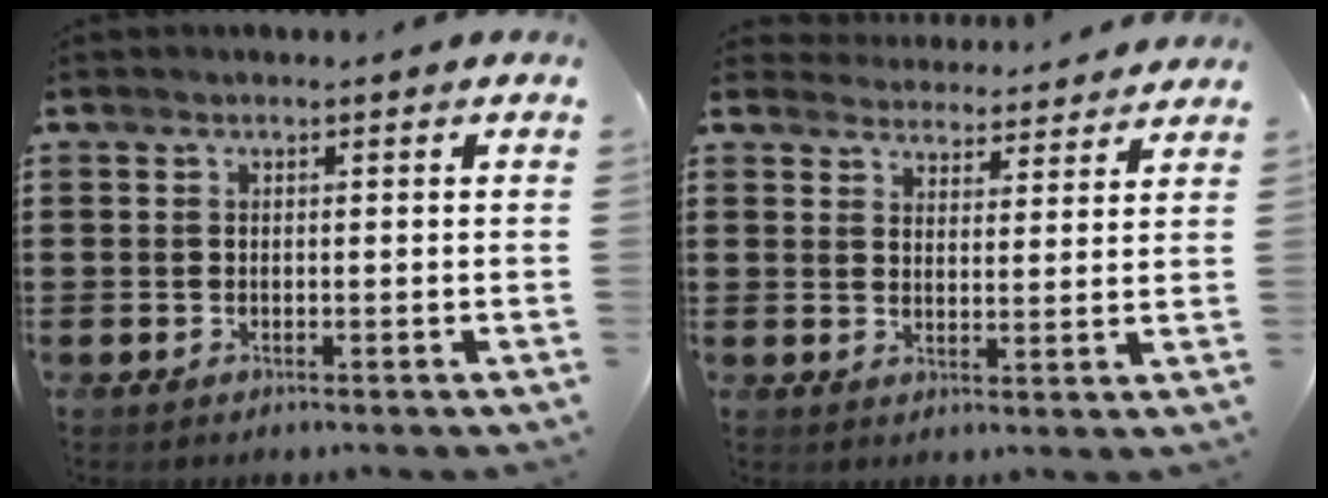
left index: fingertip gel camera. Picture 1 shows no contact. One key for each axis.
{"total": 4.1, "fx": 4.1, "fy": 0.2, "fz": -0.2, "tx": -0.014, "ty": -0.022, "tz": 0.072}